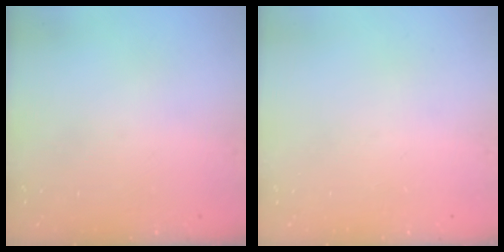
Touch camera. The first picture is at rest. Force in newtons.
{"total": 0.0}